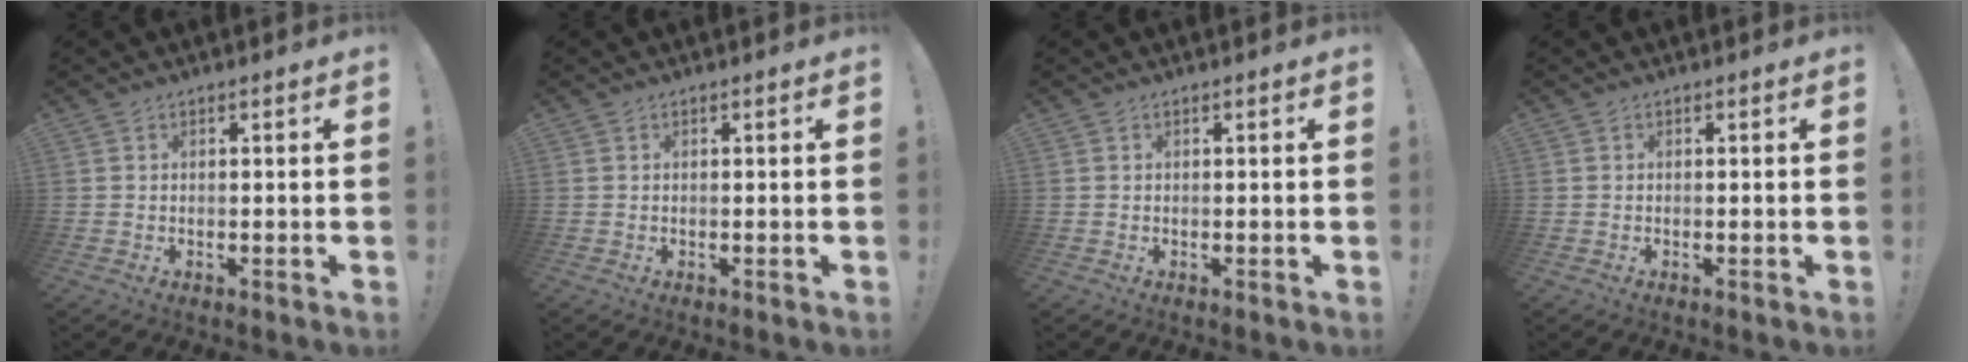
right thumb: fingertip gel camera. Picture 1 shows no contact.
{"total": 0.0}
{"total": 0.0}
{"total": 0.0}